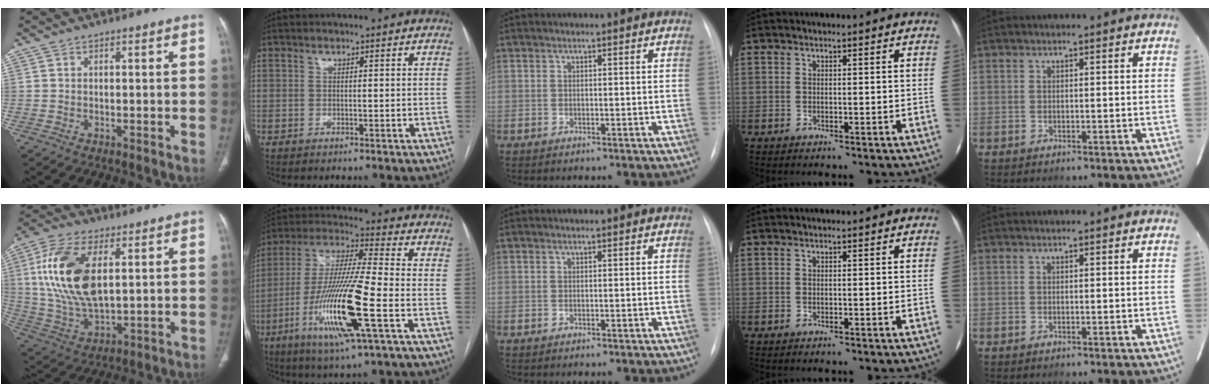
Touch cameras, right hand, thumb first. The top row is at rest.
{"thumb": {"total": 18.0, "force": [4.2, 9.2, 15.0], "torque": [-0.300, -0.009, 0.084]}, "index": {"total": 18.1, "force": [-5.9, 0.7, 17.1], "torque": [-0.349, -0.021, -0.111]}}